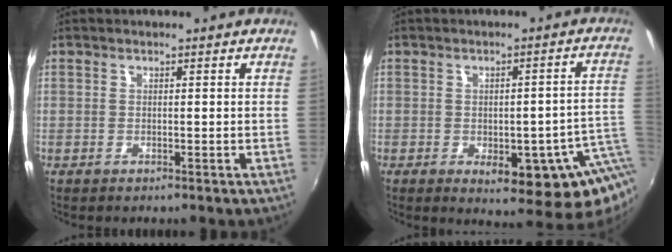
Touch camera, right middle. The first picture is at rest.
{"total": 13.0, "force": [-3.3, 4.7, 11.7], "torque": [-0.135, -0.015, -0.026]}